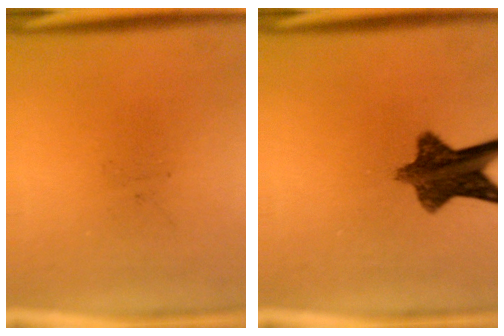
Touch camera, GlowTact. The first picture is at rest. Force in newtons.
{"total": 9.6}